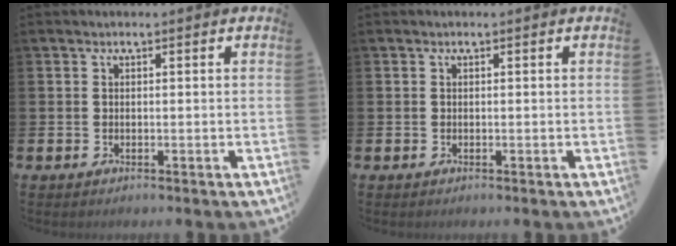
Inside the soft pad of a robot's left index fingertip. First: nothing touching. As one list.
[{"total": 0.0}]